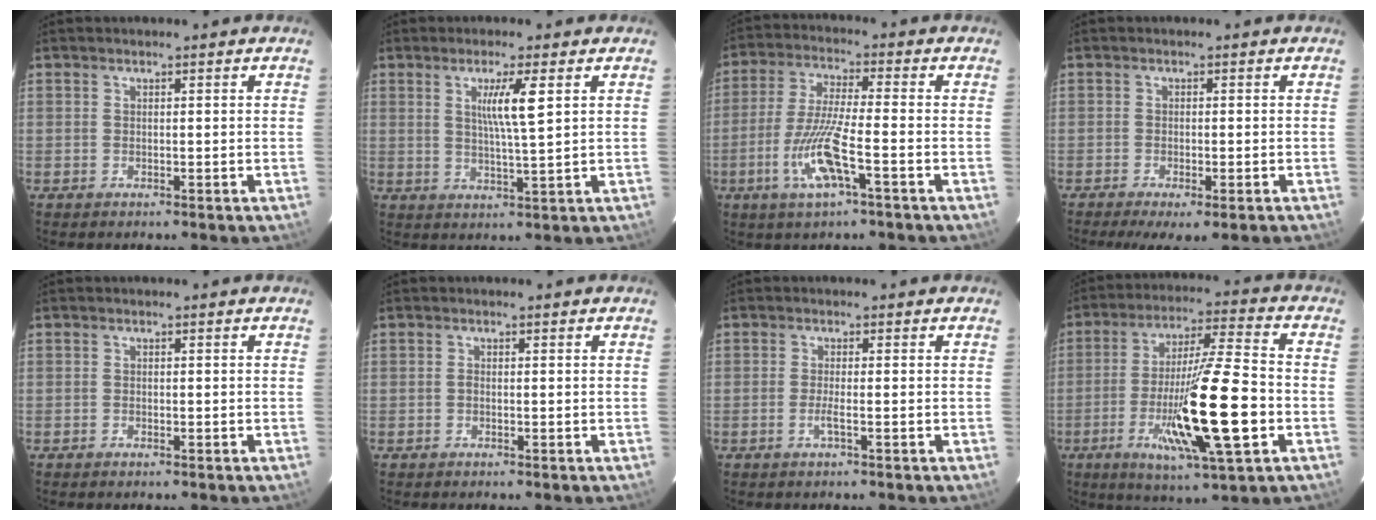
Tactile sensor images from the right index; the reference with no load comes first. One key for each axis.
{"total": 6.1, "fx": 1.9, "fy": -0.1, "fz": 5.8, "tx": -0.105, "ty": -0.005, "tz": 0.035}
{"total": 10.3, "fx": -4.1, "fy": 1.0, "fz": 9.4, "tx": -0.194, "ty": -0.010, "tz": -0.079}
{"total": 7.3, "fx": -4.8, "fy": 2.2, "fz": 5.1, "tx": -0.080, "ty": -0.015, "tz": -0.071}
{"total": 0.9, "fx": -0.6, "fy": 0.5, "fz": 0.5, "tx": -0.015, "ty": 0.000, "tz": -0.006}
{"total": 0.6, "fx": -0.2, "fy": 0.4, "fz": 0.5, "tx": -0.011, "ty": 0.002, "tz": -0.006}
{"total": 5.1, "fx": -1.9, "fy": 0.4, "fz": 4.8, "tx": -0.100, "ty": -0.008, "tz": -0.037}
{"total": 18.8, "fx": -4.9, "fy": 1.5, "fz": 18.1, "tx": -0.329, "ty": -0.015, "tz": -0.079}